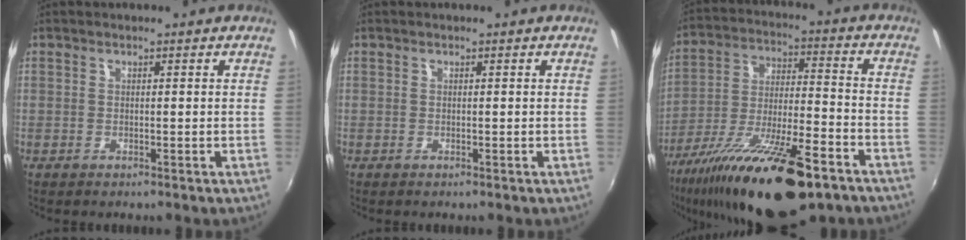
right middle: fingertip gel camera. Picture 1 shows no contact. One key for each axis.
{"total": 0.0}
{"total": 23.9, "fx": -15.5, "fy": 6.4, "fz": 17.0, "tx": -0.311, "ty": -0.050, "tz": -0.255}